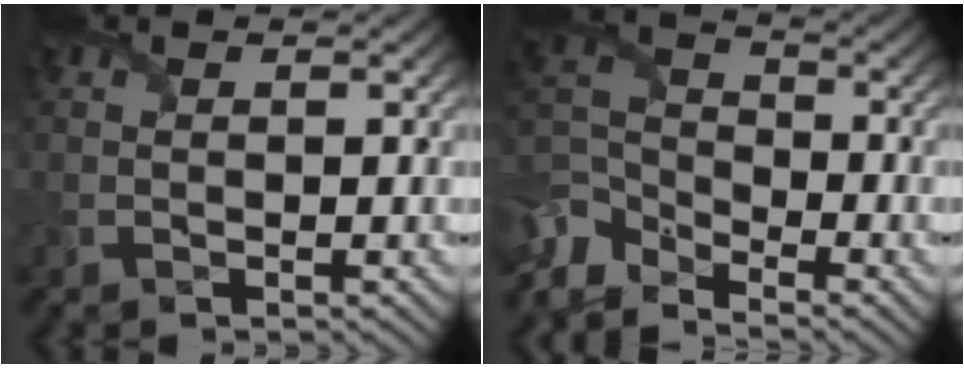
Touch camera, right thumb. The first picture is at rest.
{"total": 7.9, "force": [-6.2, 3.4, 3.5], "torque": [-0.089, -0.014, -0.141]}